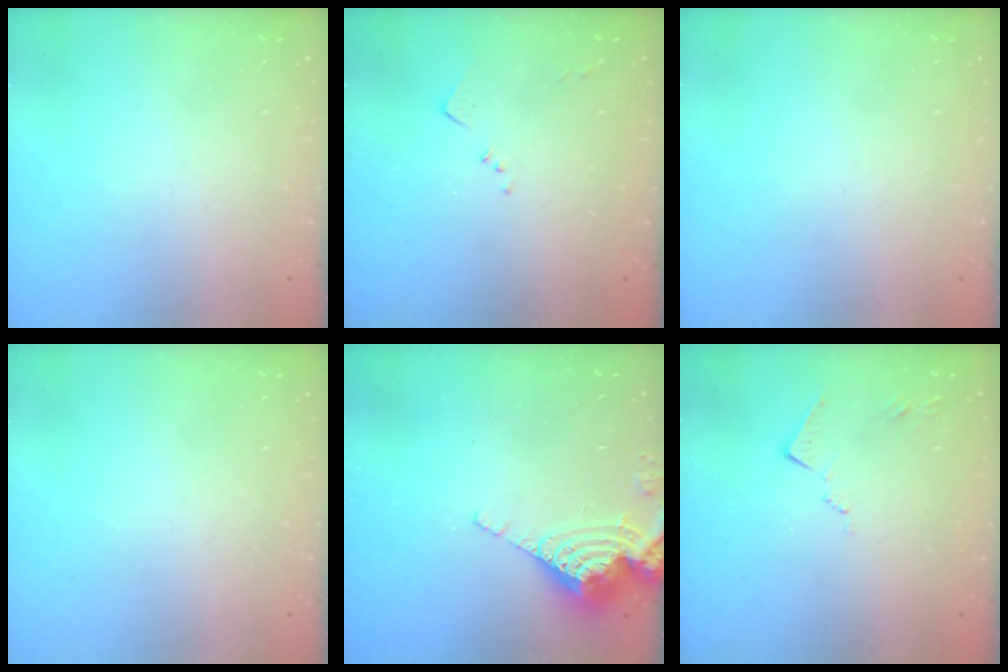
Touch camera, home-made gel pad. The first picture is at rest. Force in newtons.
{"total": 5.4, "press": 5.3, "slide": 0.7}
{"total": 0.0}
{"total": 0.0}
{"total": 9.1, "press": 9.0, "slide": 1.0}
{"total": 7.6, "press": 7.6, "slide": 0.1}